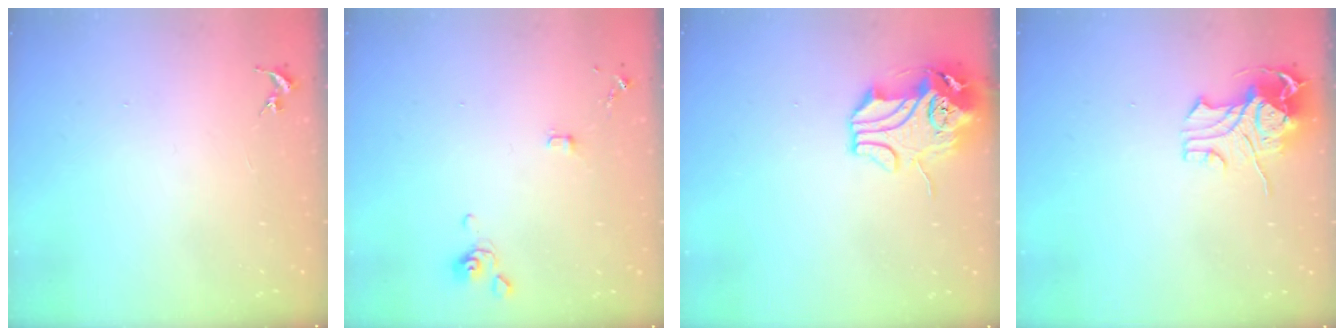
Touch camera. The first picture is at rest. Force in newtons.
{"total": 5.5, "press": 5.4, "slide": 0.8}
{"total": 11.6, "press": 11.4, "slide": 2.0}
{"total": 10.4, "press": 10.3, "slide": 1.3}